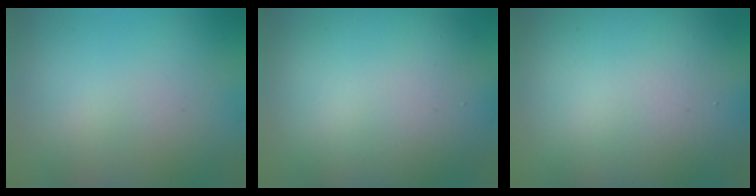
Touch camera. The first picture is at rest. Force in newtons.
{"total": 12.8, "press": 12.8, "slide": 0.5}
{"total": 17.8, "press": 17.7, "slide": 1.1}